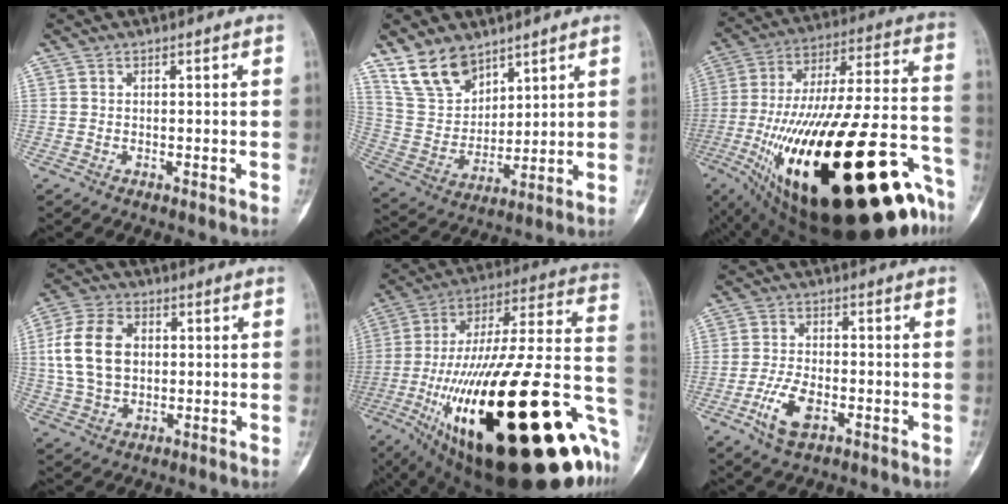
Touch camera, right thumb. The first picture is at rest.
{"total": 11.6, "force": [8.5, 6.5, 4.4], "torque": [-0.070, -0.042, 0.183]}
{"total": 44.9, "force": [-19.4, 14.4, 37.9], "torque": [-0.569, 0.043, -0.302]}
{"total": 13.6, "force": [1.6, 9.5, 9.5], "torque": [-0.165, 0.012, 0.028]}
{"total": 49.1, "force": [-15.1, 15.3, 44.1], "torque": [-0.649, 0.041, -0.235]}
{"total": 7.1, "force": [-3.1, 3.5, 5.4], "torque": [-0.109, 0.011, -0.057]}